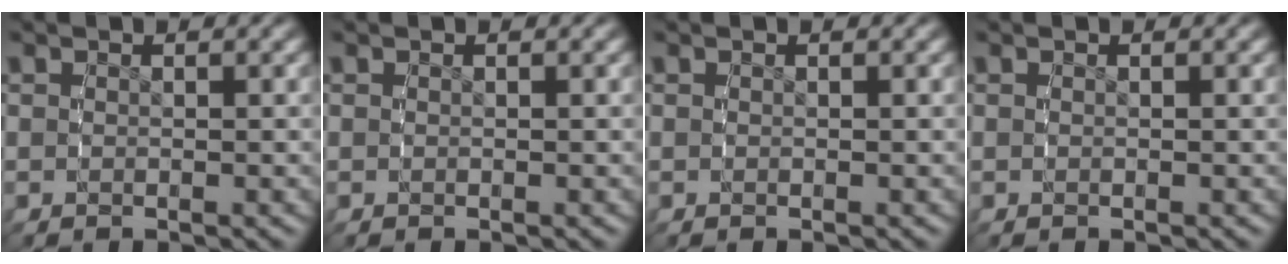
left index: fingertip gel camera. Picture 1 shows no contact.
{"total": 0.0}
{"total": 0.0}
{"total": 0.0}